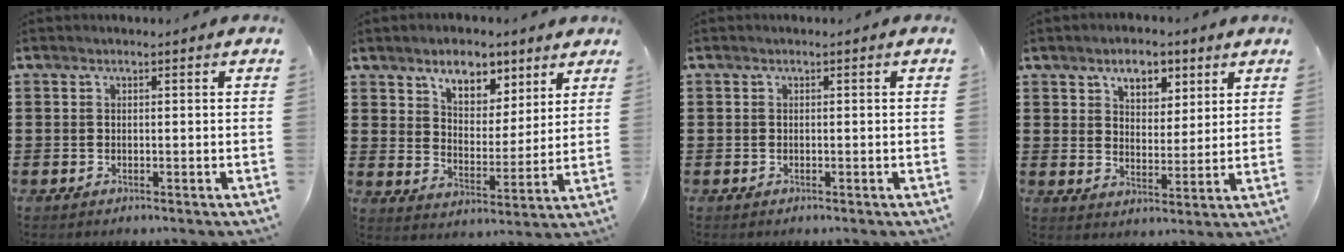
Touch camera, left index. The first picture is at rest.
{"total": 6.8, "force": [5.3, 3.5, 2.4], "torque": [-0.052, -0.014, 0.090]}
{"total": 0.0}
{"total": 5.5, "force": [3.9, 3.1, 2.2], "torque": [-0.038, 0.000, 0.064]}